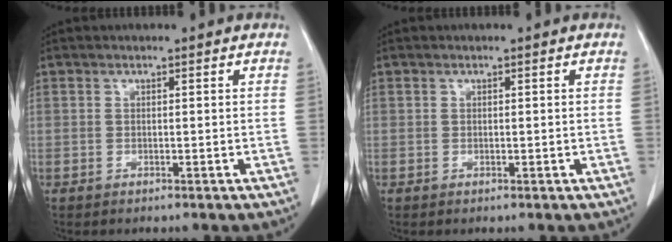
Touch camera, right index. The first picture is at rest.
{"total": 0.0}